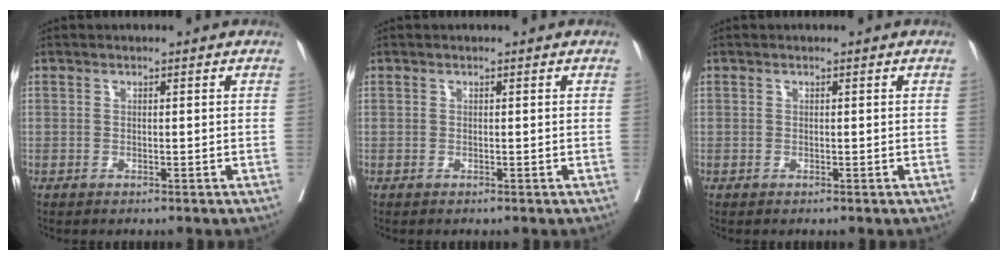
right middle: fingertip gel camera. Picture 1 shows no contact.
{"total": 0.0}
{"total": 0.0}